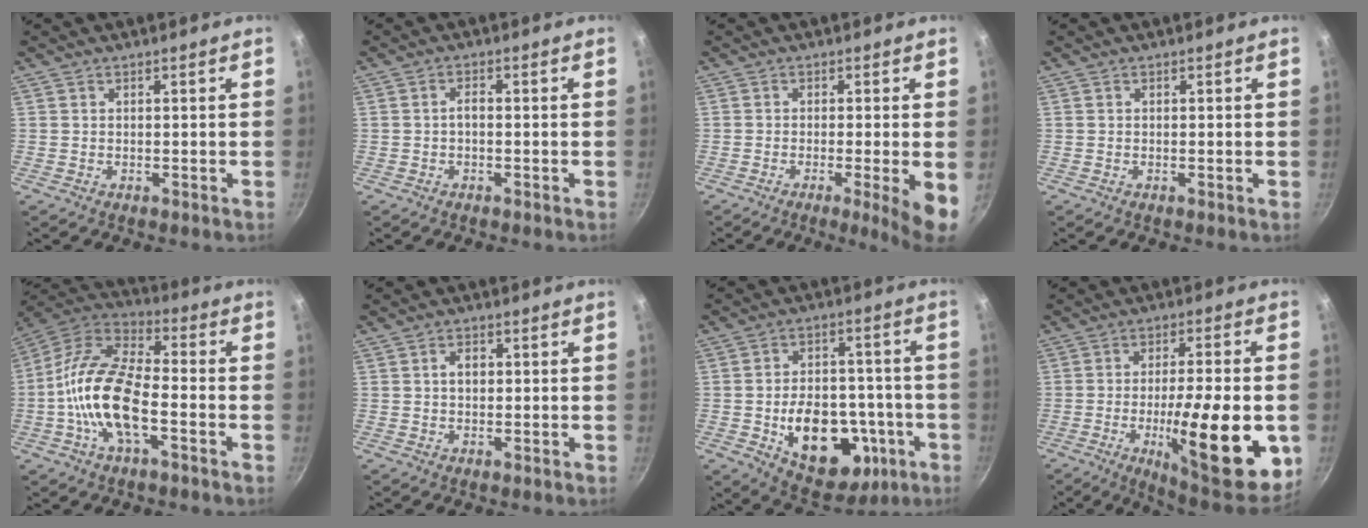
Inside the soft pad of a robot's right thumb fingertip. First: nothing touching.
{"total": 1.6, "force": [-0.5, 0.7, 1.3], "torque": [-0.022, 0.012, -0.009]}
{"total": 6.9, "force": [-1.8, 0.3, 6.7], "torque": [-0.096, -0.004, -0.027]}
{"total": 0.0}
{"total": 17.0, "force": [-4.1, 7.6, 14.6], "torque": [-0.271, 0.041, -0.097]}
{"total": 2.7, "force": [0.3, 1.9, 1.8], "torque": [-0.018, 0.006, 0.003]}
{"total": 20.0, "force": [-5.6, 13.2, 14.0], "torque": [-0.167, 0.029, -0.065]}
{"total": 22.7, "force": [-5.4, 6.0, 21.2], "torque": [-0.286, 0.006, -0.075]}